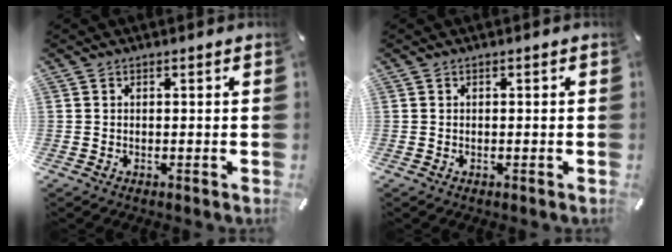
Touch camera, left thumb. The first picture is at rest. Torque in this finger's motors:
{"motor_torque": [0.00, 0.00, 0.00, 0.00, 0.00]}